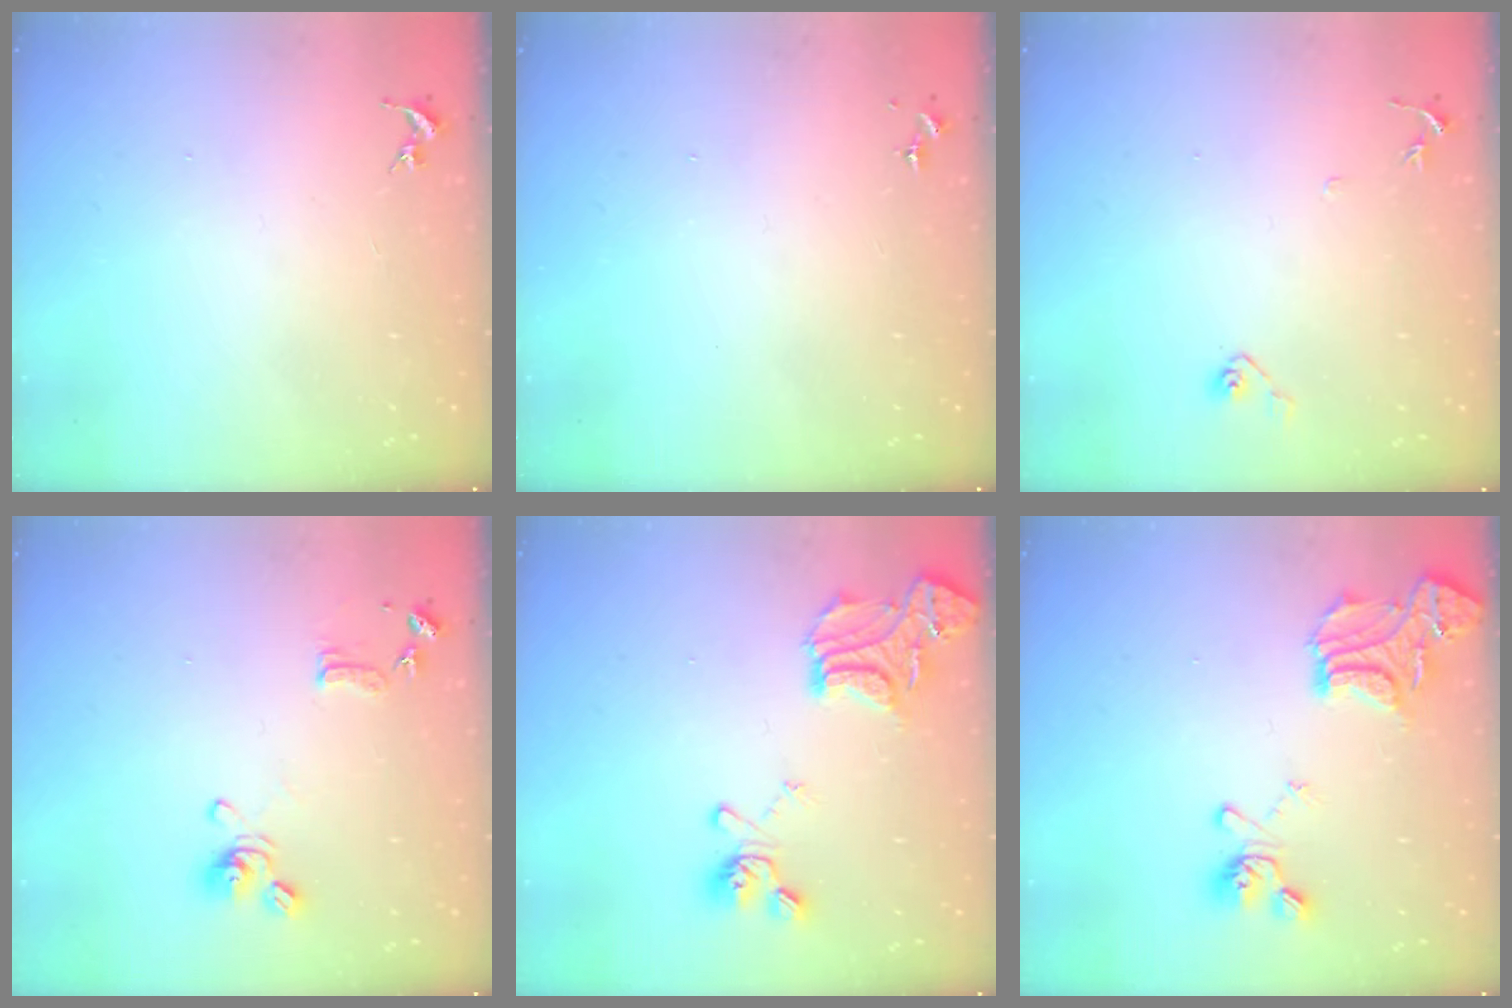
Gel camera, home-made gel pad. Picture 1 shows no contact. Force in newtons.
{"total": 0.0}
{"total": 4.8, "press": 4.7, "slide": 1.0}
{"total": 9.8, "press": 9.7, "slide": 1.7}
{"total": 17.7, "press": 17.7, "slide": 1.6}
{"total": 17.7, "press": 17.7, "slide": 1.6}